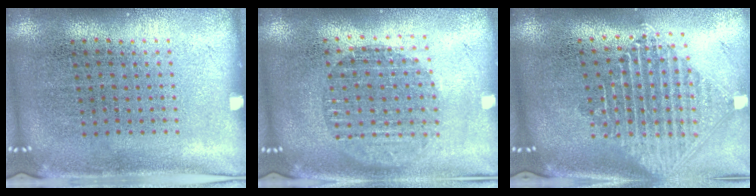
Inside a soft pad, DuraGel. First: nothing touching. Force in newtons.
{"total": 1.8, "press": 1.5, "slide": 0.9}
{"total": 2.3, "press": 1.8, "slide": 1.6}